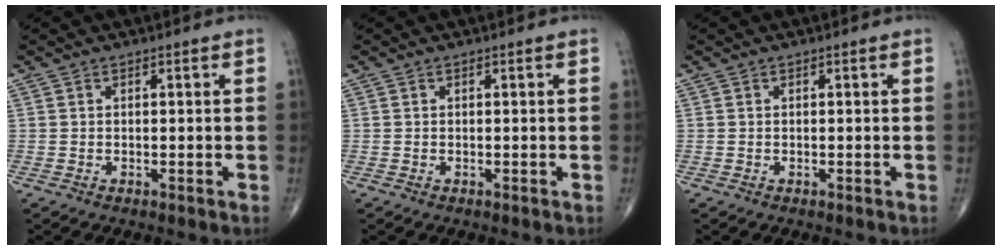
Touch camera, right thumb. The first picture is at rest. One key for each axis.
{"total": 0.0}
{"total": 0.0}